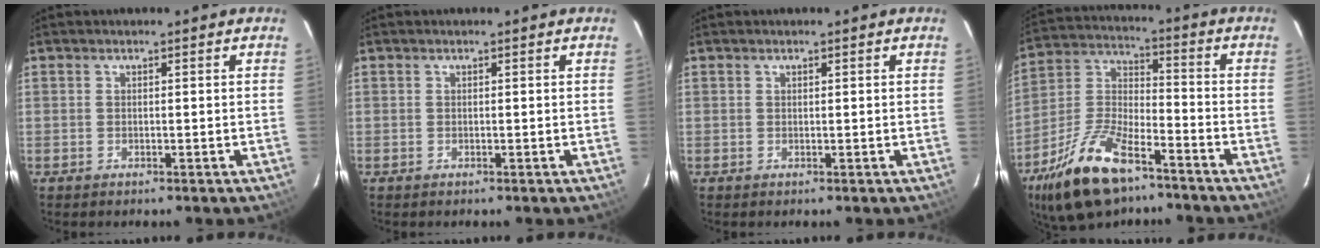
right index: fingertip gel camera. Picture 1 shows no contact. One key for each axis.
{"total": 0.0}
{"total": 0.0}
{"total": 17.9, "fx": -11.6, "fy": 7.2, "fz": 11.6, "tx": -0.248, "ty": -0.006, "tz": -0.217}